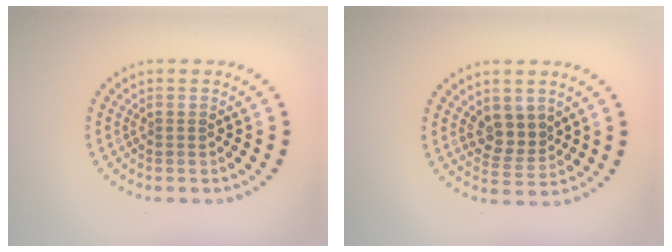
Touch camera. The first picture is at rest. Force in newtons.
{"total": 2.8, "press": 2.5, "slide": 1.3}